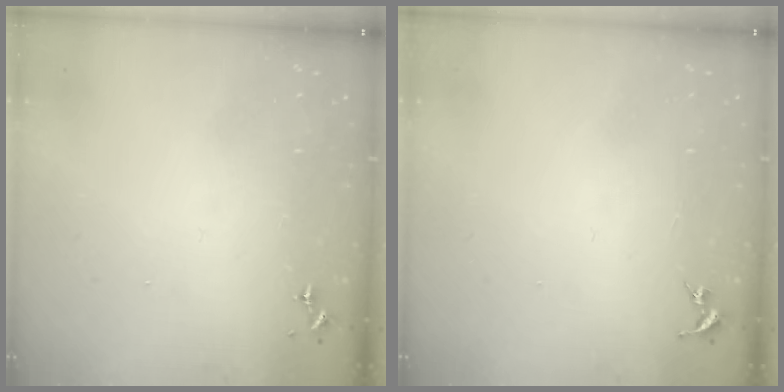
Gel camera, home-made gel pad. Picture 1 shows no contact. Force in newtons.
{"total": 0.0}